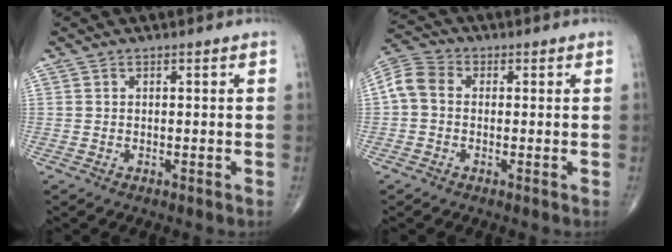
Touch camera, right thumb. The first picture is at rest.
{"total": 5.9, "force": [0.0, 4.5, 3.8], "torque": [-0.074, 0.018, -0.014]}